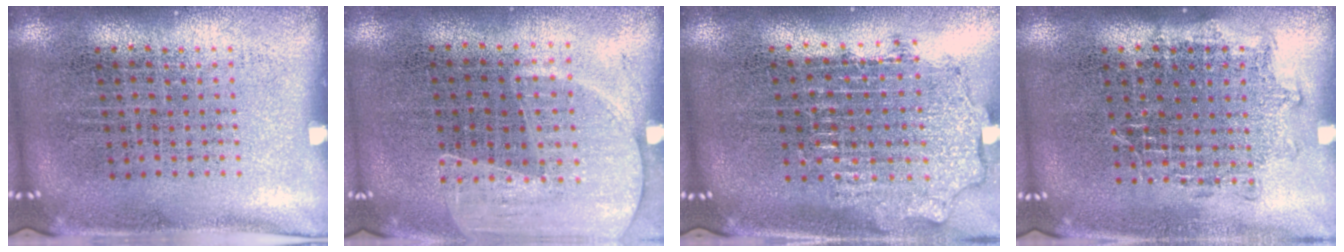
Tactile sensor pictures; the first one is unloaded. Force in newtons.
{"total": 1.6, "press": 1.4, "slide": 0.7}
{"total": 1.9, "press": 1.5, "slide": 1.2}
{"total": 1.1, "press": 1.0, "slide": 0.5}